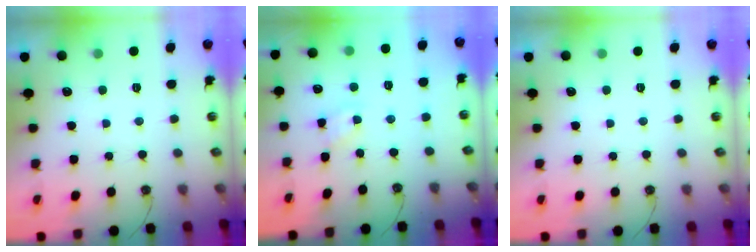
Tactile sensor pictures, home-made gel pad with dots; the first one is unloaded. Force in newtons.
{"total": 2.8, "press": 2.8, "slide": 0.4}
{"total": 0.0}